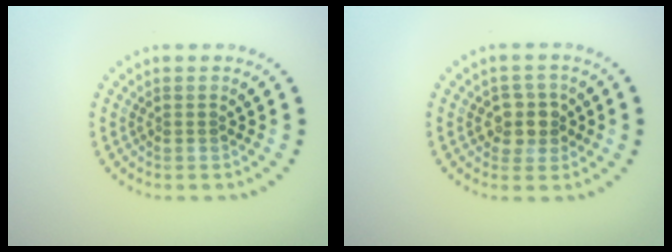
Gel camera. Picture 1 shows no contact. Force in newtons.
{"total": 2.6, "press": 2.3, "slide": 1.1}